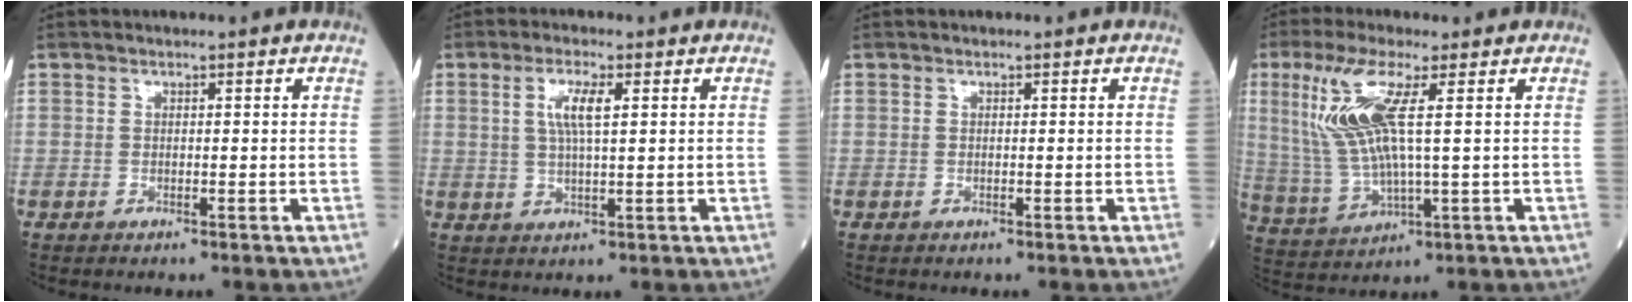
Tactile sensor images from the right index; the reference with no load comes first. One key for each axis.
{"total": 4.7, "fx": 1.5, "fy": 0.6, "fz": 4.4, "tx": -0.091, "ty": 0.003, "tz": 0.033}
{"total": 0.0}
{"total": 10.8, "fx": 3.2, "fy": 1.5, "fz": 10.2, "tx": -0.244, "ty": 0.002, "tz": 0.068}